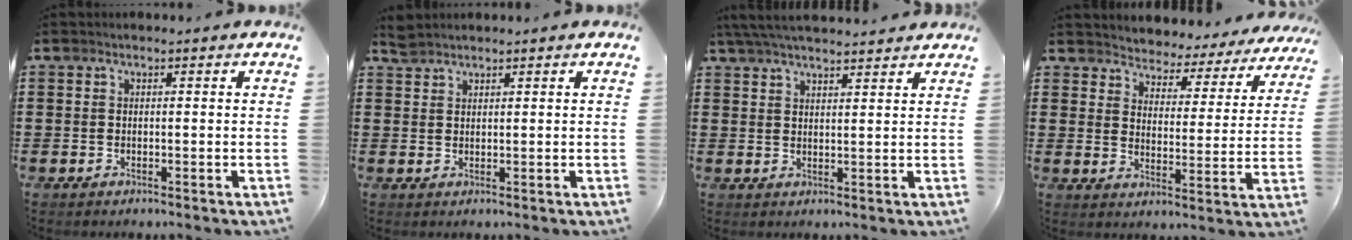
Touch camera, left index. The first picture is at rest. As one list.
[{"total": 1.6, "force": [1.6, 0.2, 0.2], "torque": [-0.008, -0.001, 0.032]}, {"total": 4.4, "force": [4.1, 0.2, 1.6], "torque": [-0.043, -0.011, 0.076]}, {"total": 3.4, "force": [3.3, 0.2, -0.7], "torque": [-0.012, -0.034, 0.050]}]